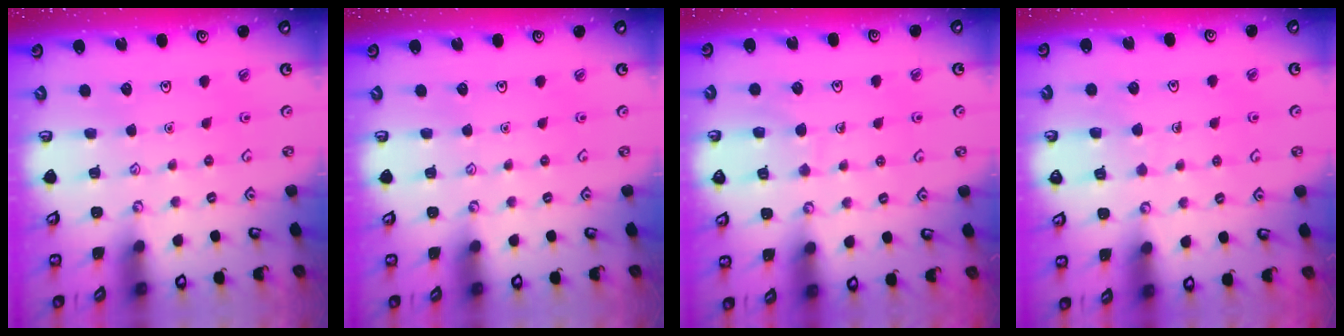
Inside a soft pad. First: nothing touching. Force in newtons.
{"total": 0.0}
{"total": 6.7, "press": 6.7, "slide": 0.4}
{"total": 6.1, "press": 6.1, "slide": 0.4}